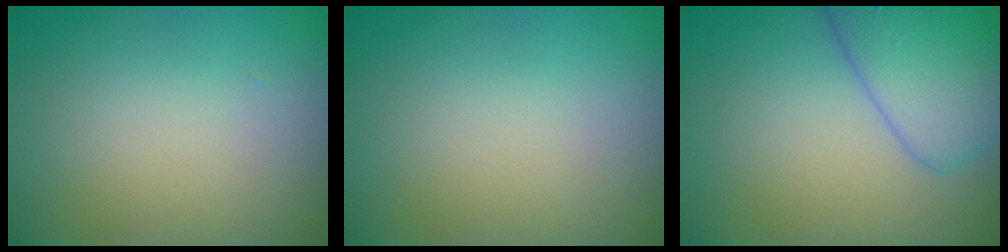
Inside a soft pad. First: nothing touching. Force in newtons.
{"total": 0.0}
{"total": 4.8, "press": 4.8, "slide": 0.2}